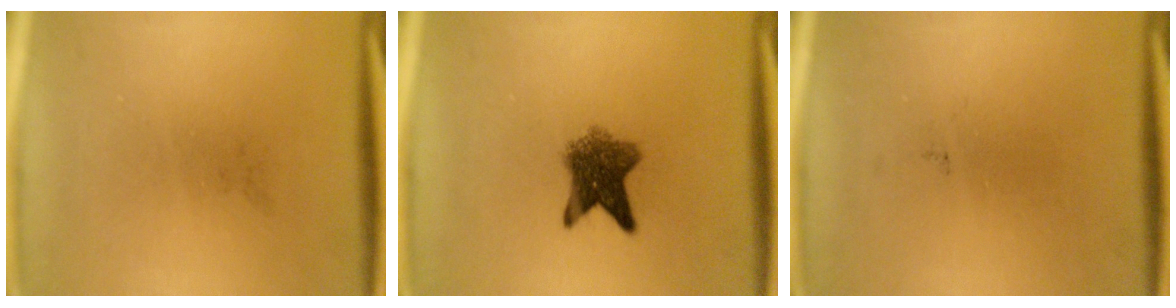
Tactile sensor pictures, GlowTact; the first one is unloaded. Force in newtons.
{"total": 6.4}
{"total": 0.0}